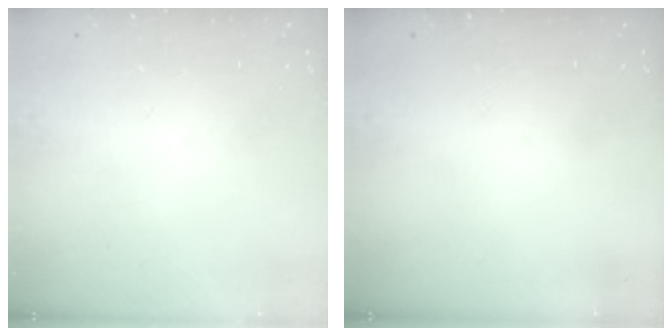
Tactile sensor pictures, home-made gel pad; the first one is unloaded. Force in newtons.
{"total": 0.0}